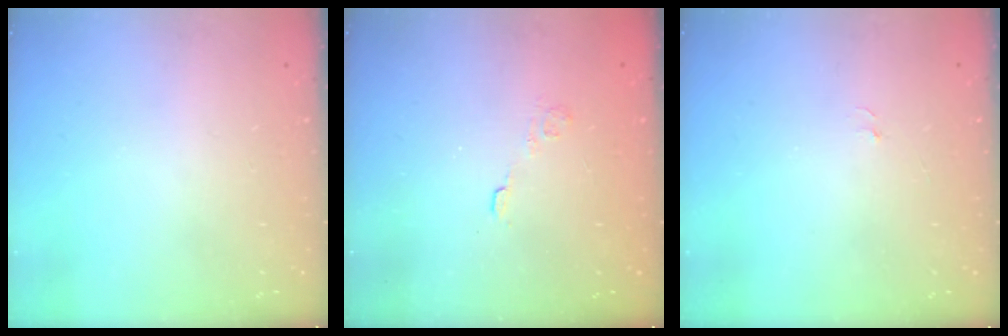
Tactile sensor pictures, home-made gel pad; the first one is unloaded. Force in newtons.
{"total": 2.6, "press": 2.2, "slide": 1.4}
{"total": 2.8, "press": 2.8, "slide": 0.3}